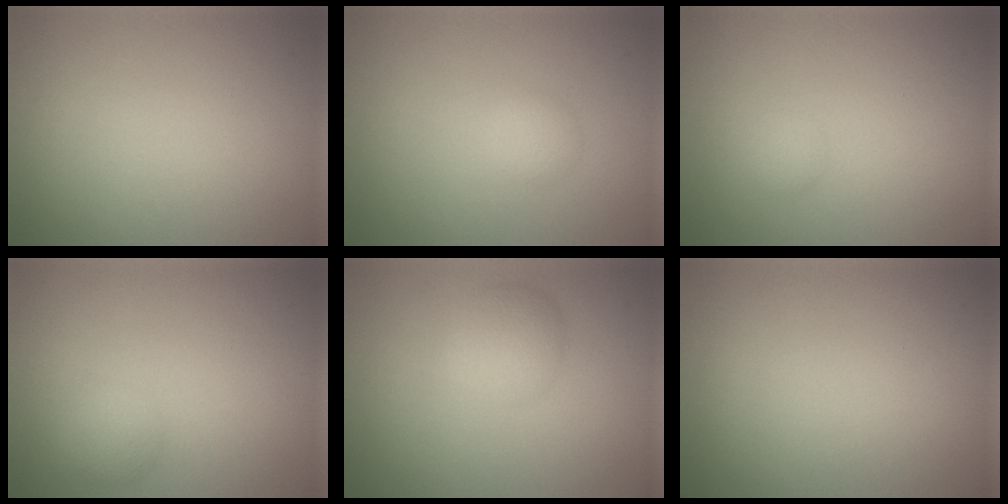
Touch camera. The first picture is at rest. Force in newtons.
{"total": 1.2, "press": 1.2, "slide": 0.0}
{"total": 1.0, "press": 1.0, "slide": 0.0}
{"total": 1.5, "press": 1.5, "slide": 0.1}
{"total": 2.7, "press": 2.7, "slide": 0.1}
{"total": 0.0}